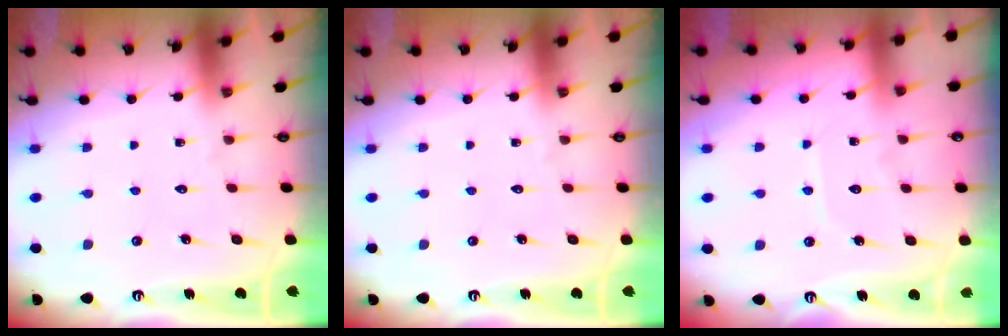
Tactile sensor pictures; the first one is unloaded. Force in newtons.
{"total": 0.0}
{"total": 4.8, "press": 4.8, "slide": 0.5}